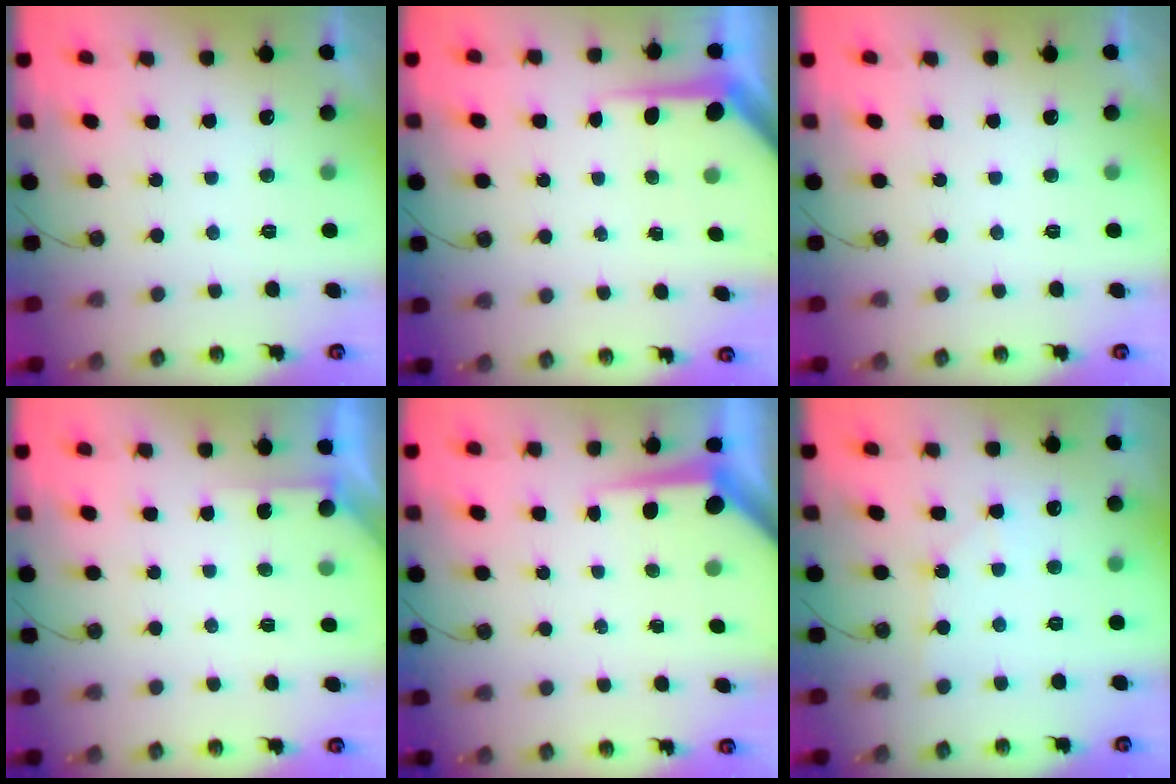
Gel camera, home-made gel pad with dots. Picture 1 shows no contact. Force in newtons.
{"total": 5.1, "press": 5.1, "slide": 0.3}
{"total": 0.0}
{"total": 2.8, "press": 2.8, "slide": 0.2}
{"total": 5.7, "press": 5.7, "slide": 0.5}
{"total": 5.2, "press": 5.2, "slide": 0.6}